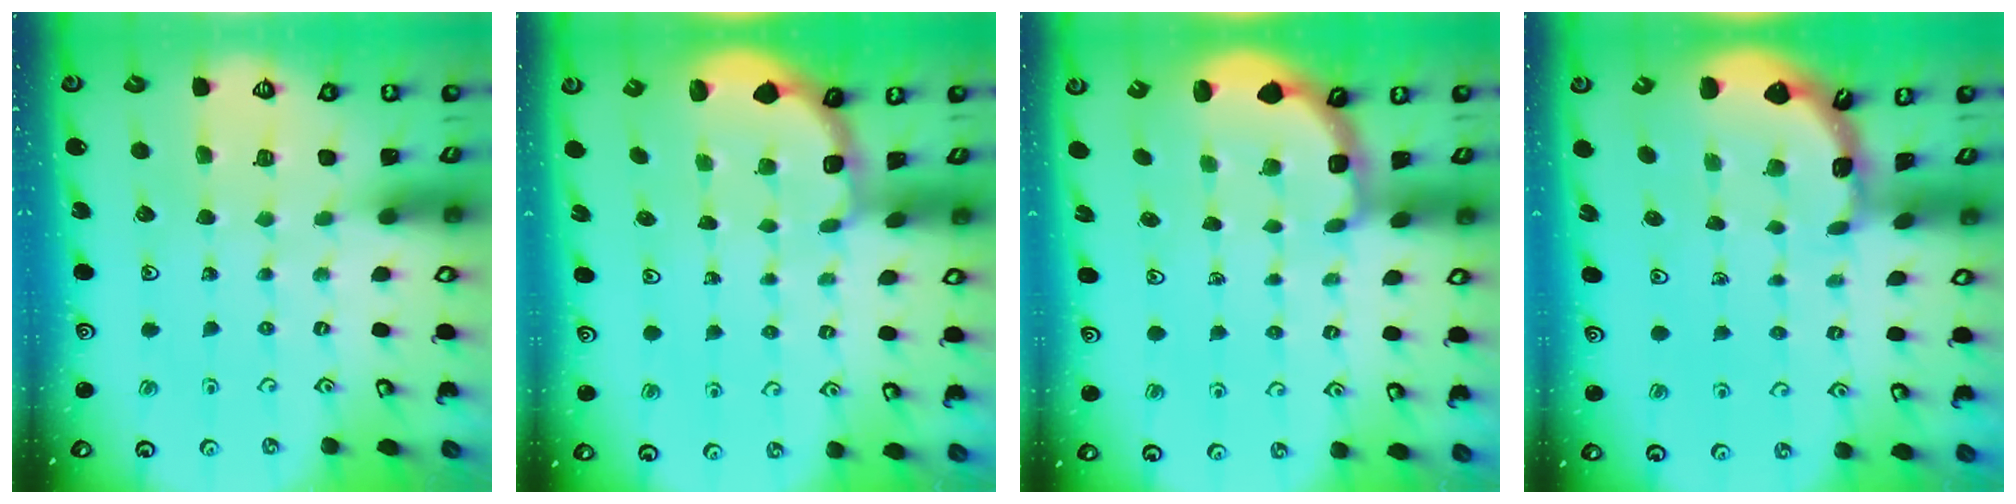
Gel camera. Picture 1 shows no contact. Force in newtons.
{"total": 1.8, "press": 1.6, "slide": 0.7}
{"total": 2.7, "press": 2.1, "slide": 1.7}
{"total": 1.8, "press": 1.8, "slide": 0.2}